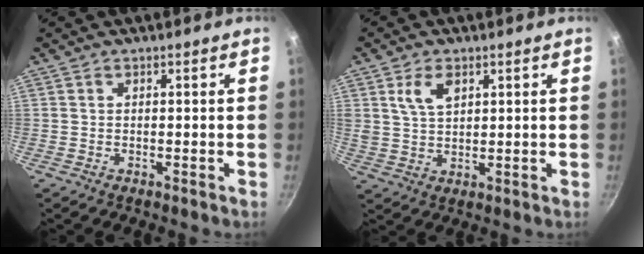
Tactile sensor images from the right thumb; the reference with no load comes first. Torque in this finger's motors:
{"motor_torque": [-0.14, 0.27, 0.21, 0.28, 0.04]}